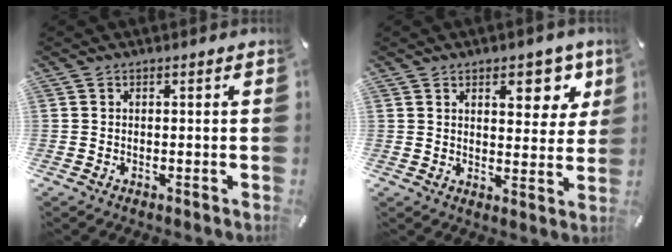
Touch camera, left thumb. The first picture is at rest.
{"total": 8.9, "force": [4.9, 4.6, 5.8], "torque": [-0.064, -0.020, 0.077]}